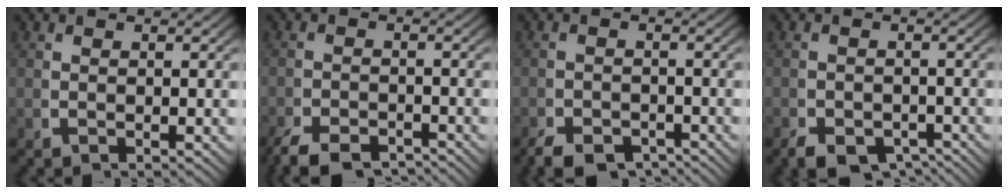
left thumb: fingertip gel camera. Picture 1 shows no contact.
{"total": 4.1, "force": [-3.7, 1.2, 1.1], "torque": [-0.019, -0.018, -0.061]}
{"total": 3.9, "force": [-3.4, 1.6, 1.1], "torque": [-0.007, -0.020, -0.054]}
{"total": 5.2, "force": [-3.9, 2.8, 2.0], "torque": [-0.028, -0.031, -0.055]}